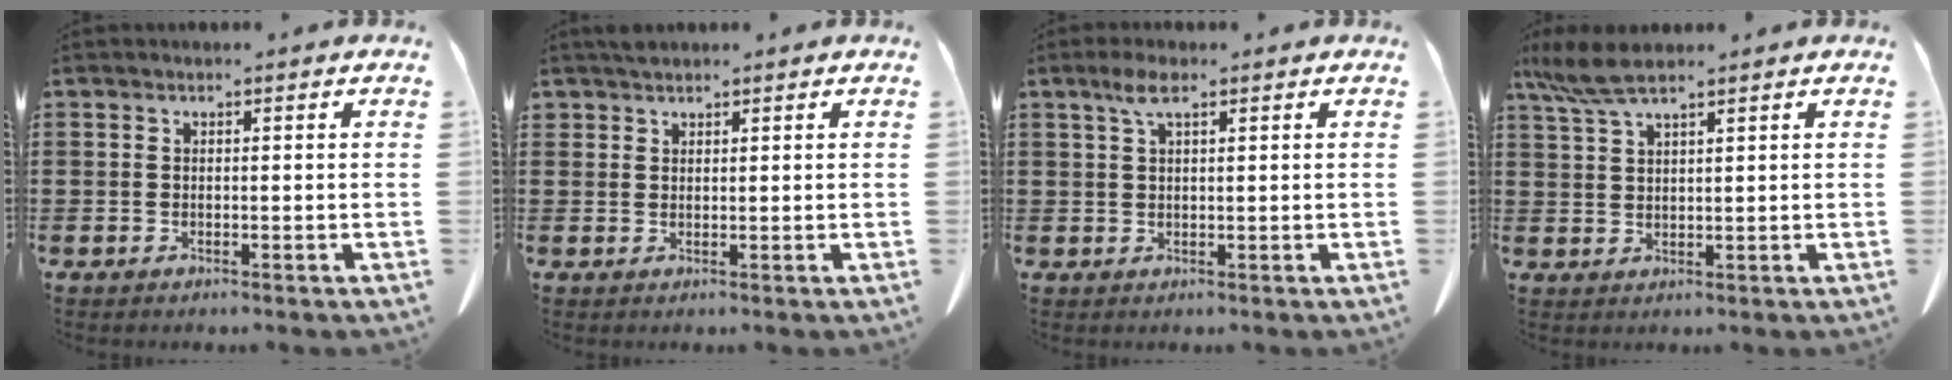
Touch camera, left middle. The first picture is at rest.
{"total": 1.5, "force": [1.4, 0.5, 0.2], "torque": [-0.008, 0.000, 0.028]}
{"total": 3.6, "force": [1.8, 0.9, 3.0], "torque": [-0.063, 0.006, 0.031]}
{"total": 5.4, "force": [3.9, 0.9, 3.6], "torque": [-0.088, -0.005, 0.071]}